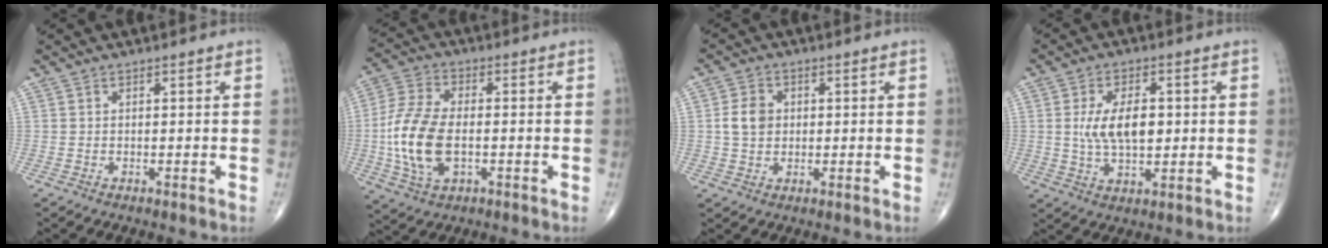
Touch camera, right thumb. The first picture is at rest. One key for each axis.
{"total": 13.8, "fx": -2.0, "fy": 7.6, "fz": 11.3, "tx": -0.244, "ty": 0.007, "tz": -0.037}
{"total": 5.0, "fx": 0.5, "fy": 4.0, "fz": 3.0, "tx": -0.046, "ty": 0.002, "tz": 0.007}
{"total": 9.2, "fx": 0.8, "fy": 4.9, "fz": 7.7, "tx": -0.128, "ty": -0.004, "tz": 0.019}